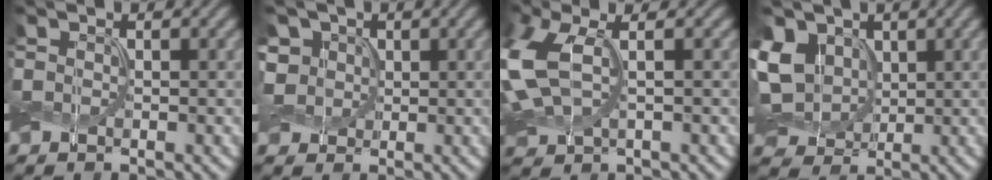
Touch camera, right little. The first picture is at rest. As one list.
[{"total": 3.9, "force": [1.0, 3.4, 1.7], "torque": [-0.058, 0.021, 0.008]}, {"total": 7.9, "force": [0.7, 4.2, 6.6], "torque": [-0.180, 0.007, 0.019]}, {"total": 9.2, "force": [2.2, 7.0, 5.5], "torque": [-0.134, 0.026, 0.034]}]